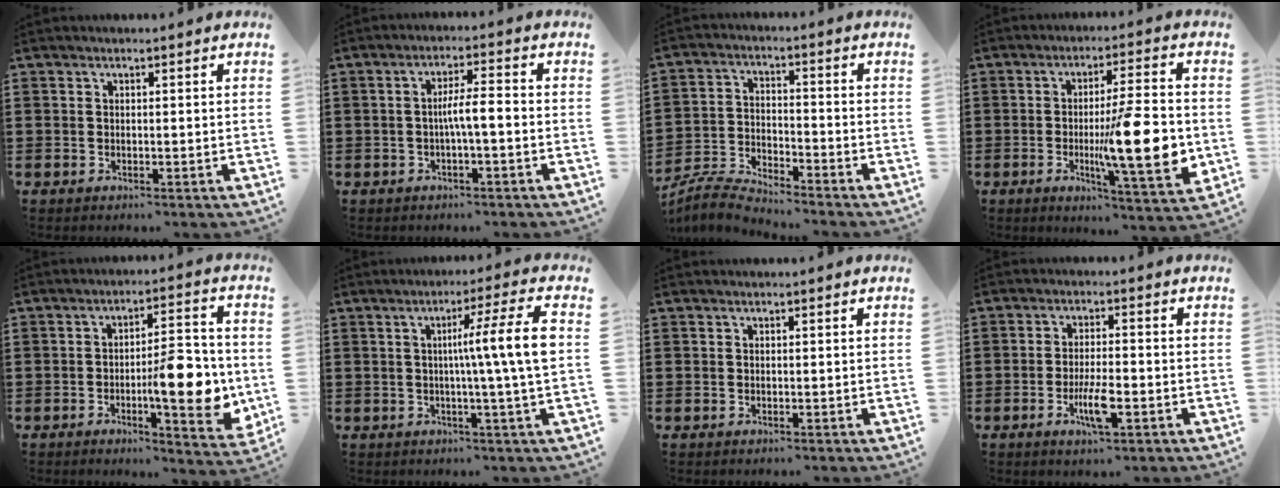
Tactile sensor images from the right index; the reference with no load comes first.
{"total": 4.0, "force": [-0.9, 0.4, 3.9], "torque": [-0.069, 0.001, -0.018]}
{"total": 4.9, "force": [-4.9, 0.2, 0.7], "torque": [-0.030, -0.002, -0.102]}
{"total": 14.9, "force": [-2.1, 2.9, 14.4], "torque": [-0.224, -0.021, -0.040]}
{"total": 11.1, "force": [-2.1, 3.3, 10.4], "torque": [-0.127, -0.007, -0.038]}
{"total": 10.1, "force": [0.7, -0.3, 10.0], "torque": [-0.165, -0.010, 0.000]}
{"total": 0.0}
{"total": 5.5, "force": [-2.1, 1.3, 4.9], "torque": [-0.100, -0.006, -0.041]}